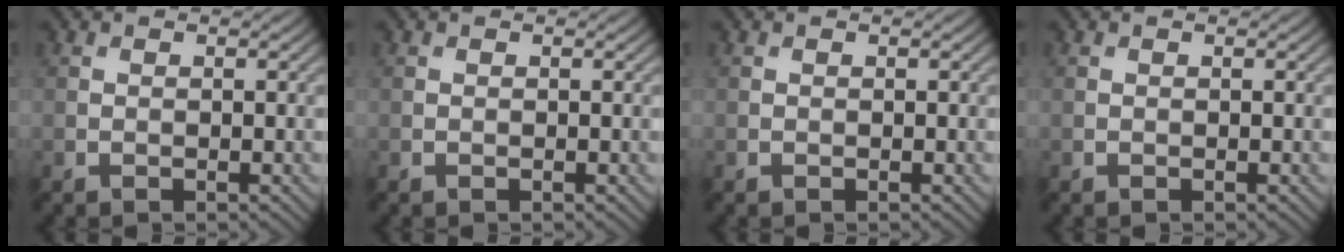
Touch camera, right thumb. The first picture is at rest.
{"total": 0.0}
{"total": 0.0}
{"total": 0.0}